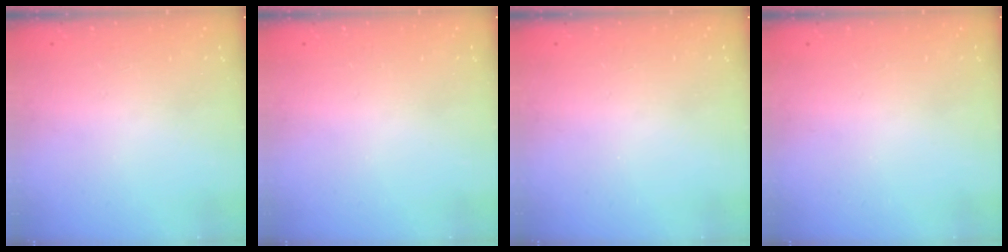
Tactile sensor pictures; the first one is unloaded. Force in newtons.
{"total": 0.0}
{"total": 0.0}
{"total": 0.0}